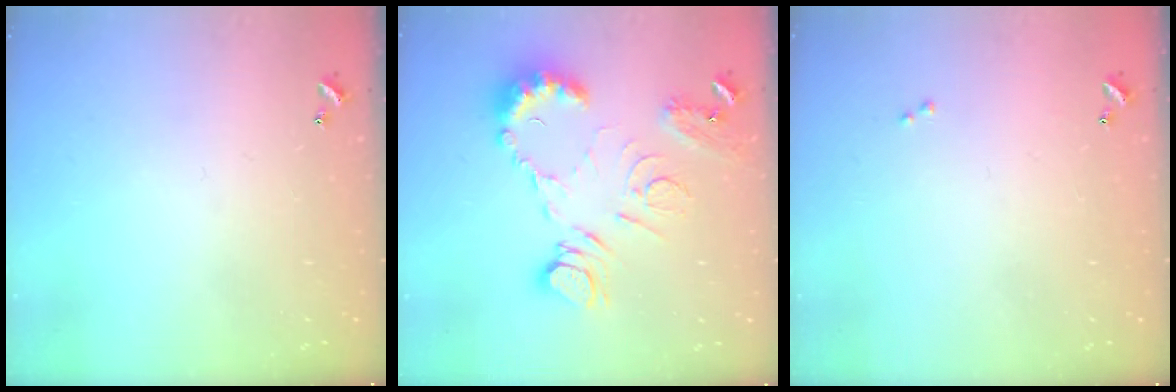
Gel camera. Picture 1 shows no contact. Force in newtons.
{"total": 16.0, "press": 15.9, "slide": 1.2}
{"total": 0.7, "press": 0.6, "slide": 0.4}